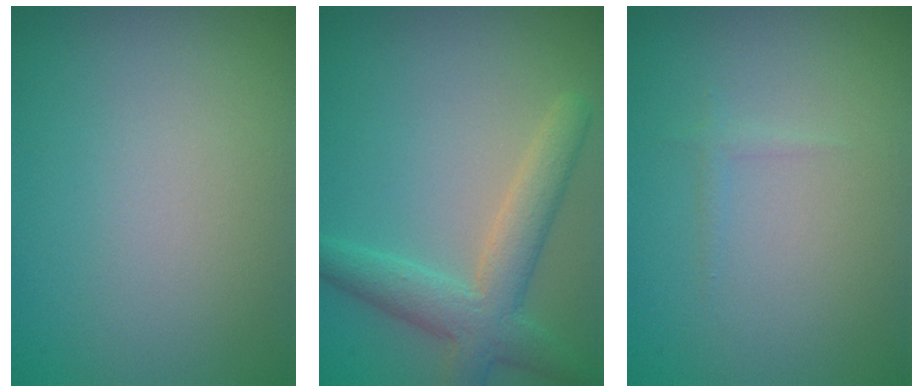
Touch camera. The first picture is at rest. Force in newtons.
{"total": 4.5, "press": 4.5, "slide": 0.2}
{"total": 0.6, "press": 0.6, "slide": 0.0}